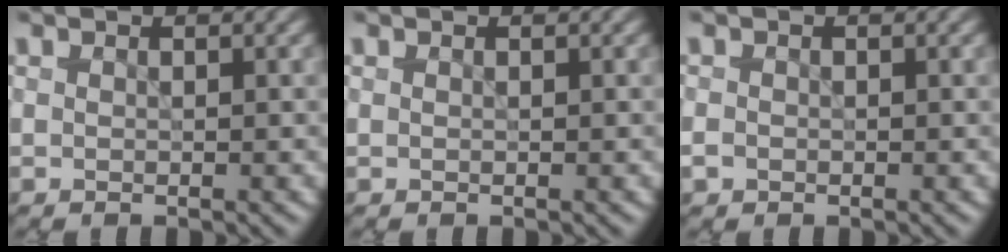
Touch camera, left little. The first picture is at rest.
{"total": 0.0}
{"total": 0.8, "force": [-0.4, 0.6, 0.3], "torque": [-0.003, -0.005, -0.008]}